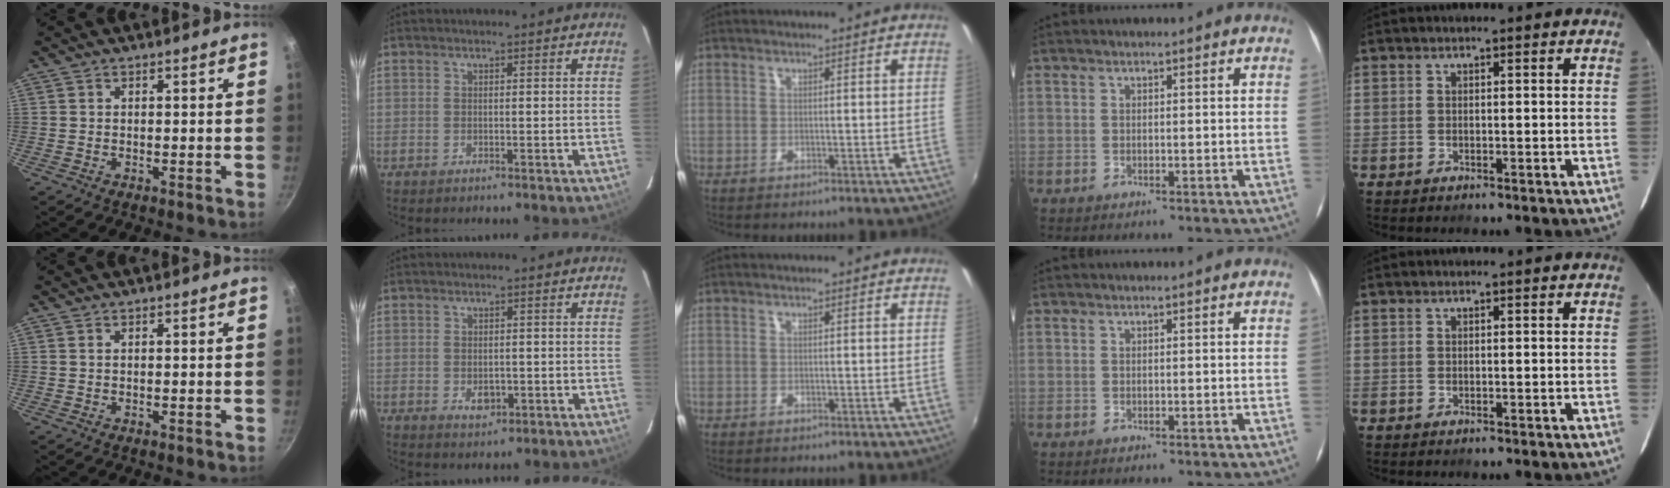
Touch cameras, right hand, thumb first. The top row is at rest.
{"index": {"total": 3.3, "force": [-0.9, 2.4, 2.2], "torque": [-0.037, -0.004, -0.009]}}